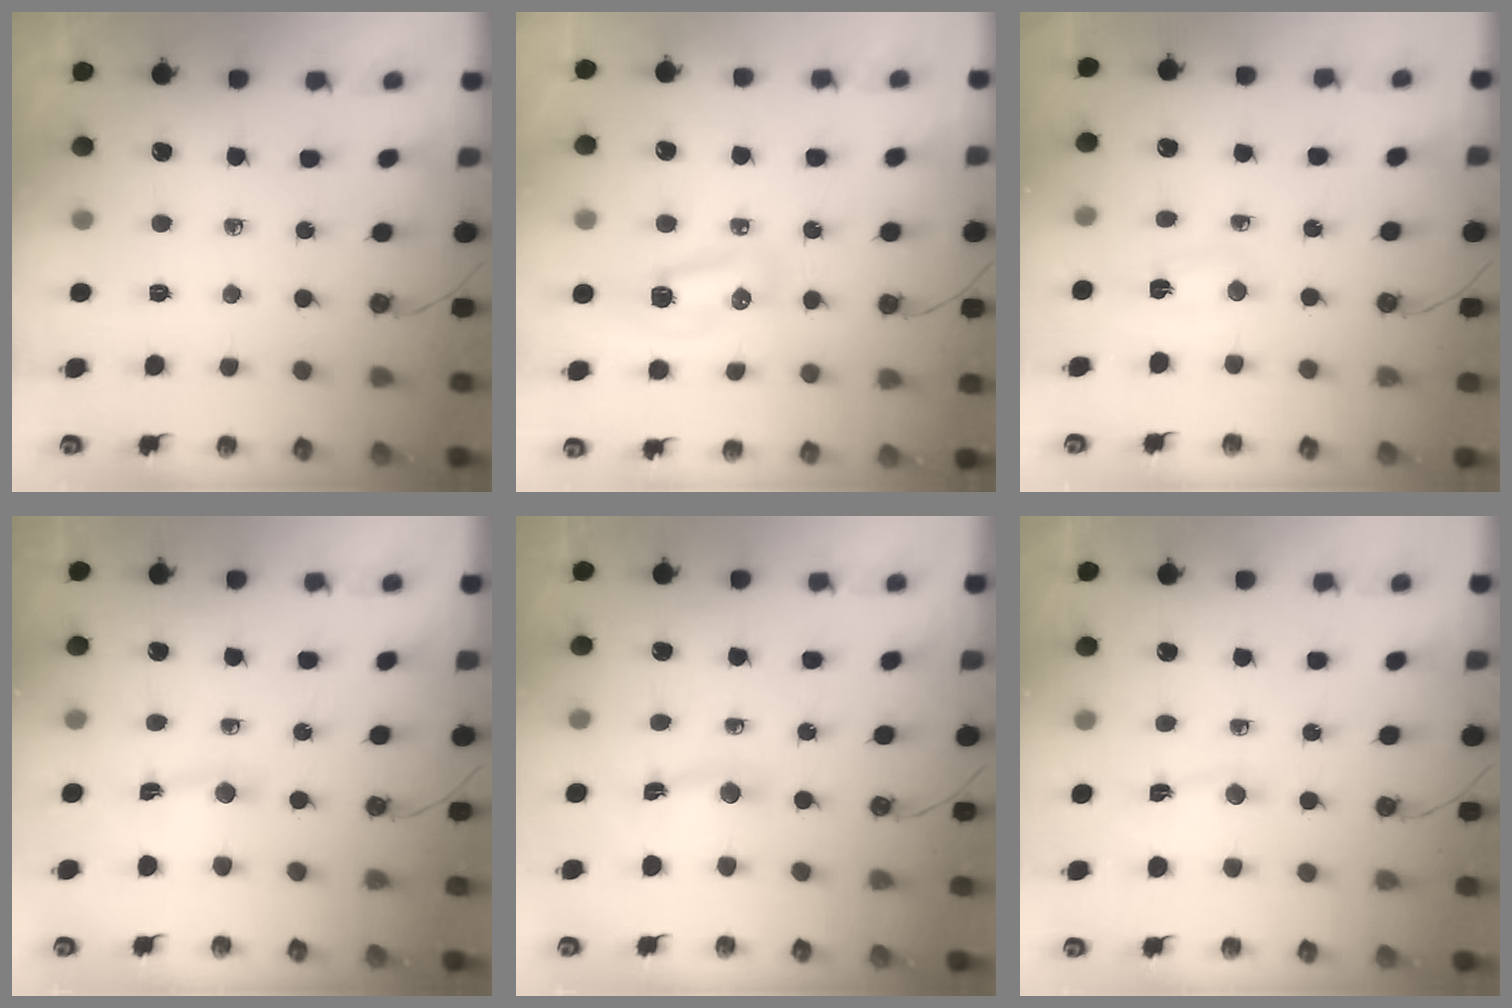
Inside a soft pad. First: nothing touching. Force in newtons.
{"total": 7.8, "press": 7.7, "slide": 1.5}
{"total": 2.9, "press": 1.6, "slide": 2.4}
{"total": 1.5, "press": 1.5, "slide": 0.2}
{"total": 2.0, "press": 2.0, "slide": 0.4}
{"total": 2.9, "press": 2.9, "slide": 0.4}